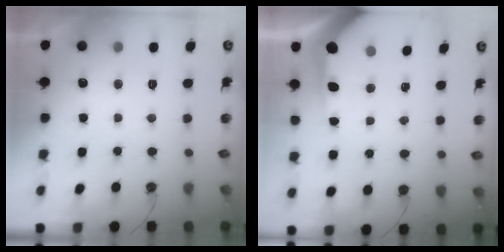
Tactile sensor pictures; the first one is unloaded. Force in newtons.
{"total": 5.6, "press": 5.6, "slide": 0.2}